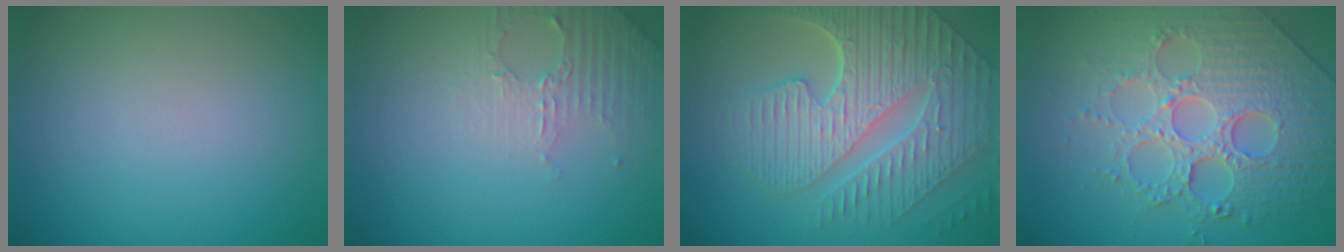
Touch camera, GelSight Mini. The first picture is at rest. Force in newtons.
{"total": 2.6, "press": 2.5, "slide": 0.7}
{"total": 9.5, "press": 6.5, "slide": 7.0}
{"total": 7.9, "press": 6.0, "slide": 5.1}